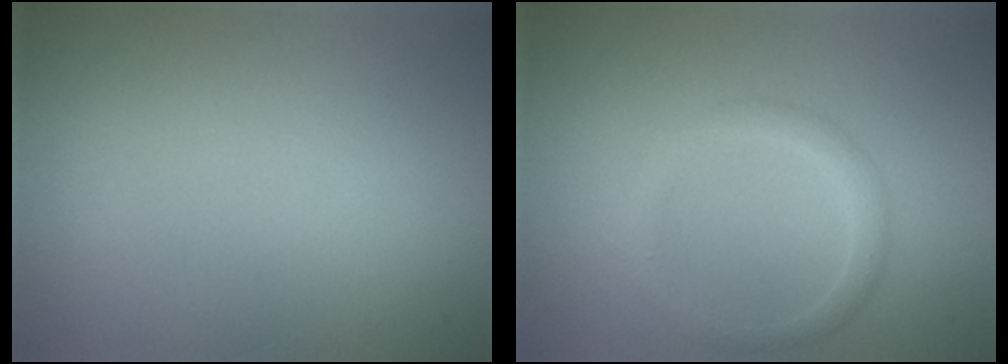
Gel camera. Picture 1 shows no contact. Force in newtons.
{"total": 1.9, "press": 1.8, "slide": 0.1}